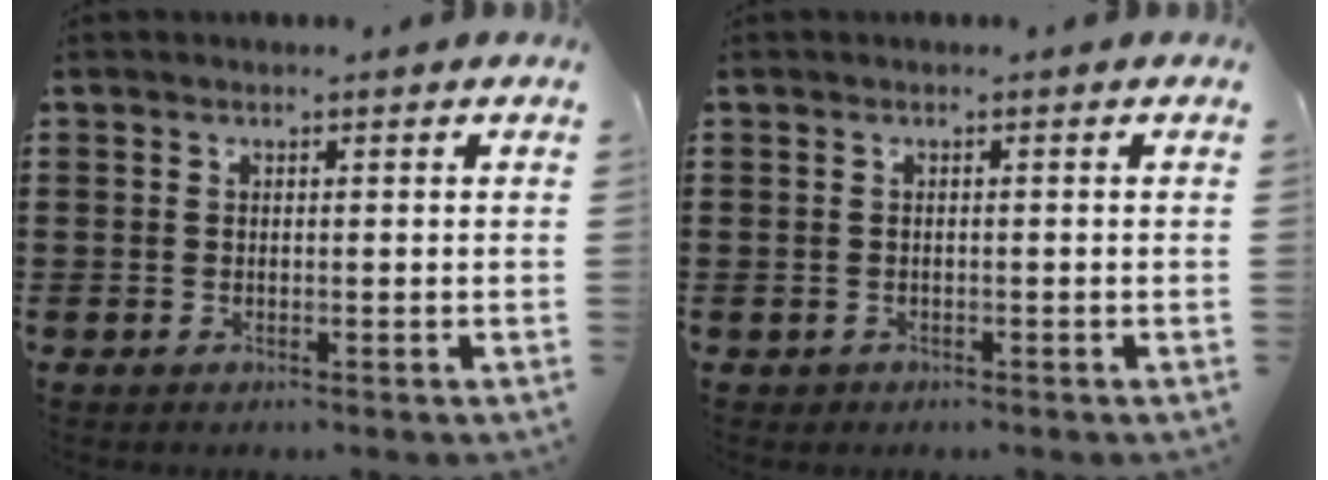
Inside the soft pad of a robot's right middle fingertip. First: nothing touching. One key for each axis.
{"total": 0.0}